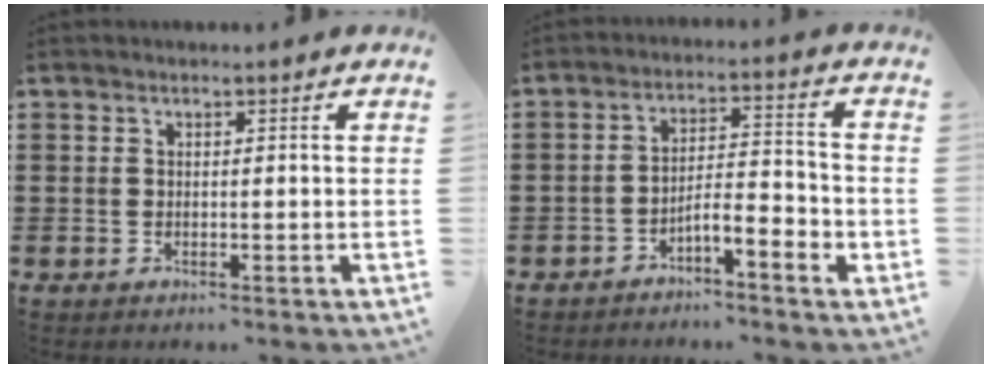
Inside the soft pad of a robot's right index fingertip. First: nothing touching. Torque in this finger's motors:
{"motor_torque": [0.31, -0.30, 0.15, 0.09]}